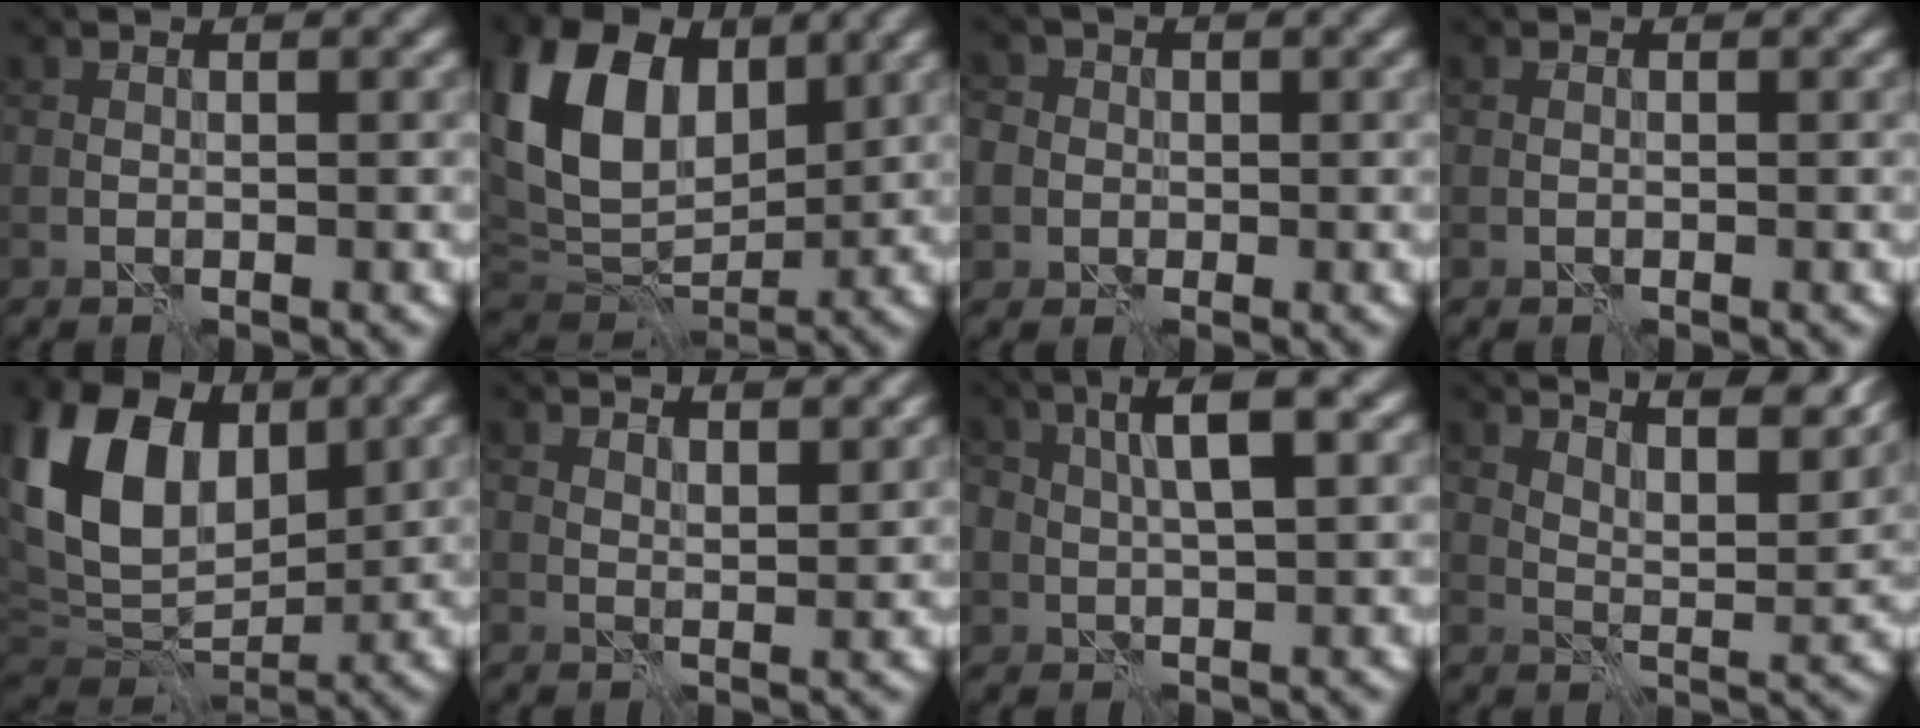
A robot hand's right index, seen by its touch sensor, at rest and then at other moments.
{"total": 11.3, "force": [3.2, 7.6, 7.6], "torque": [-0.162, 0.010, 0.054]}
{"total": 4.6, "force": [0.7, 4.3, 1.5], "torque": [-0.024, 0.031, -0.013]}
{"total": 0.0}
{"total": 12.6, "force": [3.6, 8.3, 8.7], "torque": [-0.189, 0.016, 0.059]}
{"total": 4.5, "force": [3.6, 1.4, 2.4], "torque": [-0.029, 0.013, 0.037]}
{"total": 4.4, "force": [1.5, 2.1, 3.6], "torque": [-0.066, 0.008, 0.025]}
{"total": 10.5, "force": [8.1, 2.7, 6.1], "torque": [-0.073, 0.013, 0.091]}